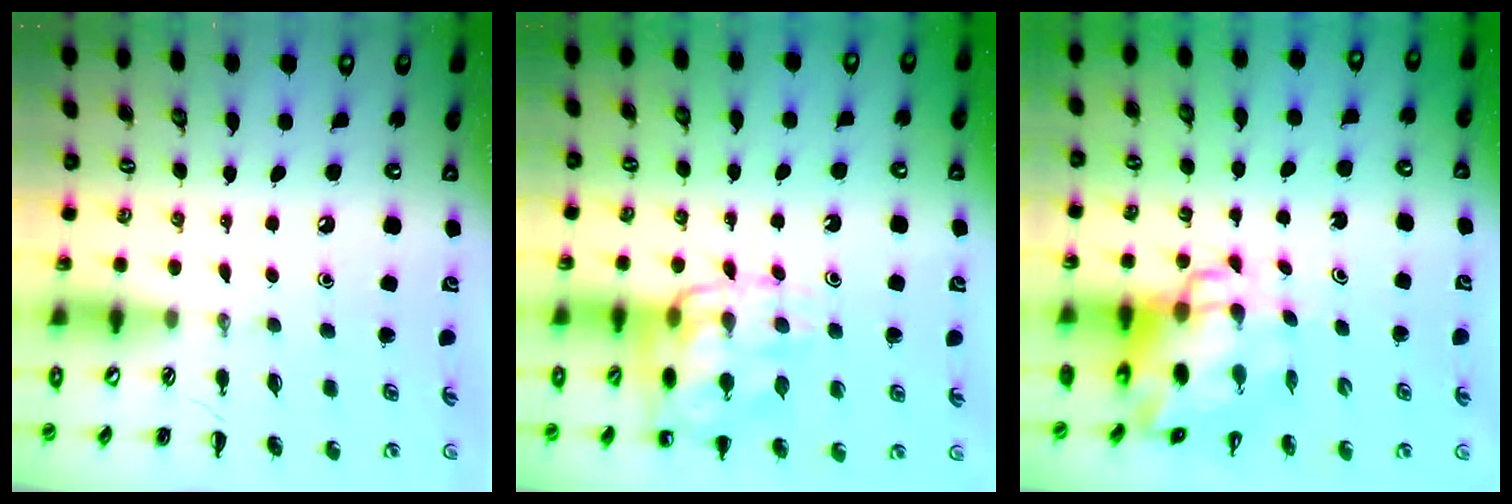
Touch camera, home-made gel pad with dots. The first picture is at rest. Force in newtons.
{"total": 15.3, "press": 15.2, "slide": 1.9}
{"total": 9.4, "press": 9.0, "slide": 2.8}